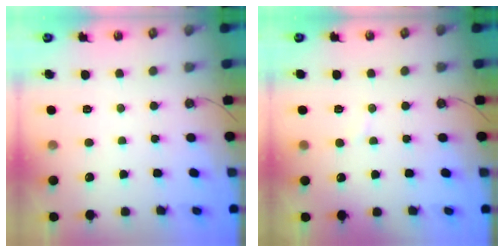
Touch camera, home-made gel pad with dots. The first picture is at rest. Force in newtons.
{"total": 3.5, "press": 3.5, "slide": 0.3}